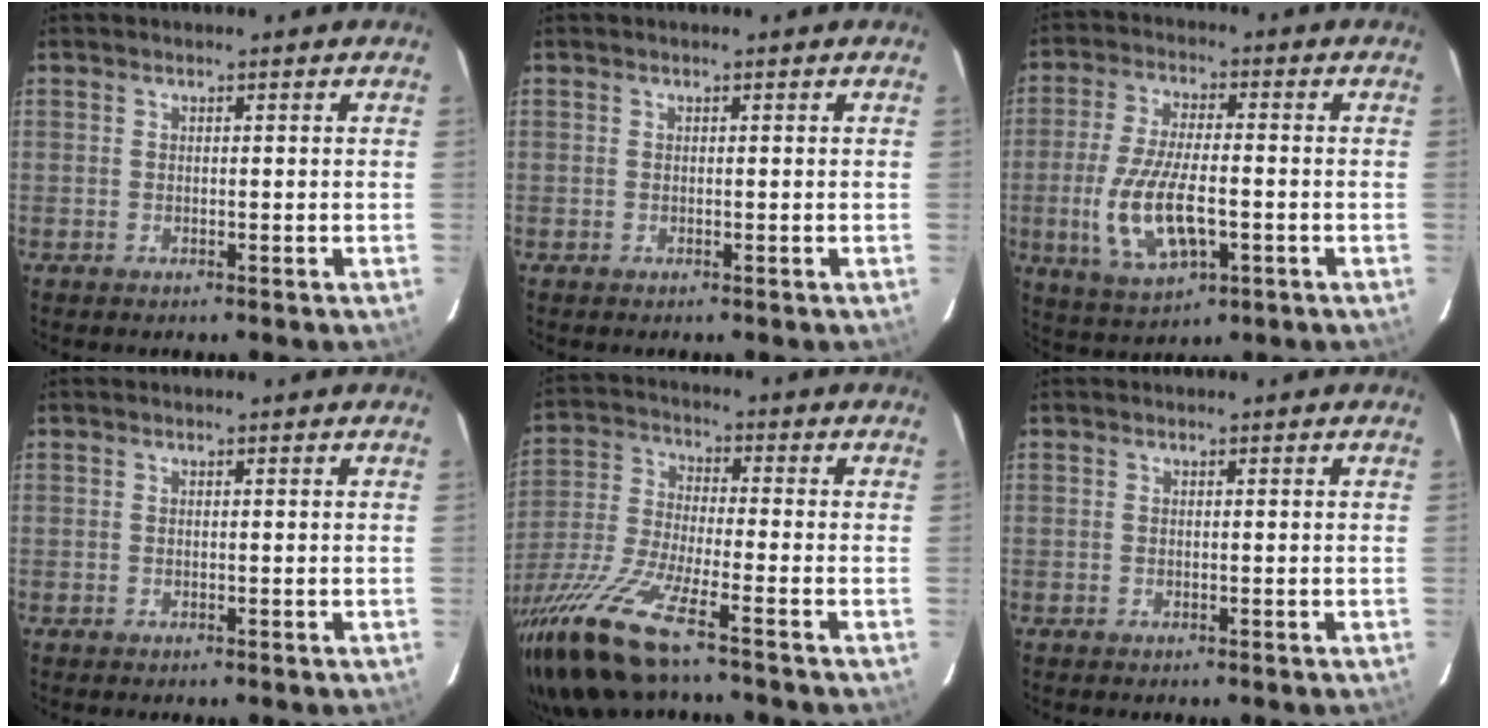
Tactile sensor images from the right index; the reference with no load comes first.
{"total": 0.0}
{"total": 13.3, "force": [-3.3, 5.1, 11.8], "torque": [-0.243, -0.013, -0.054]}
{"total": 0.0}
{"total": 16.6, "force": [-12.3, 1.7, 11.0], "torque": [-0.239, -0.045, -0.235]}
{"total": 0.0}